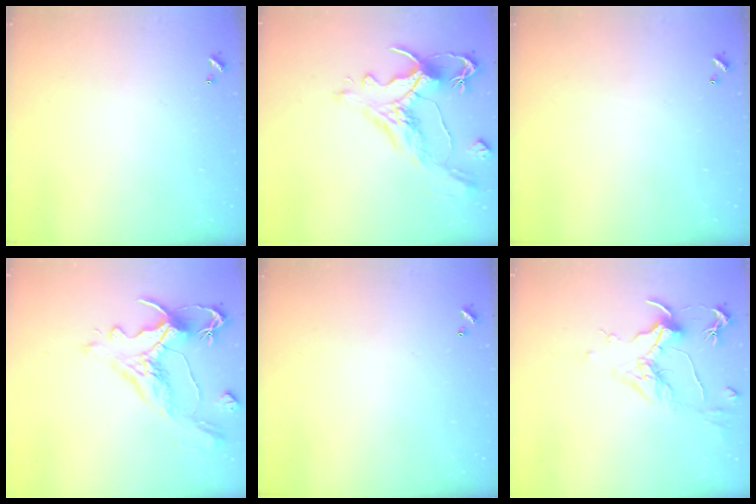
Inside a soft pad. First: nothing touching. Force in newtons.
{"total": 1.6, "press": 0.8, "slide": 1.4}
{"total": 0.0}
{"total": 1.7, "press": 0.9, "slide": 1.5}
{"total": 0.0}
{"total": 1.6, "press": 1.4, "slide": 0.7}